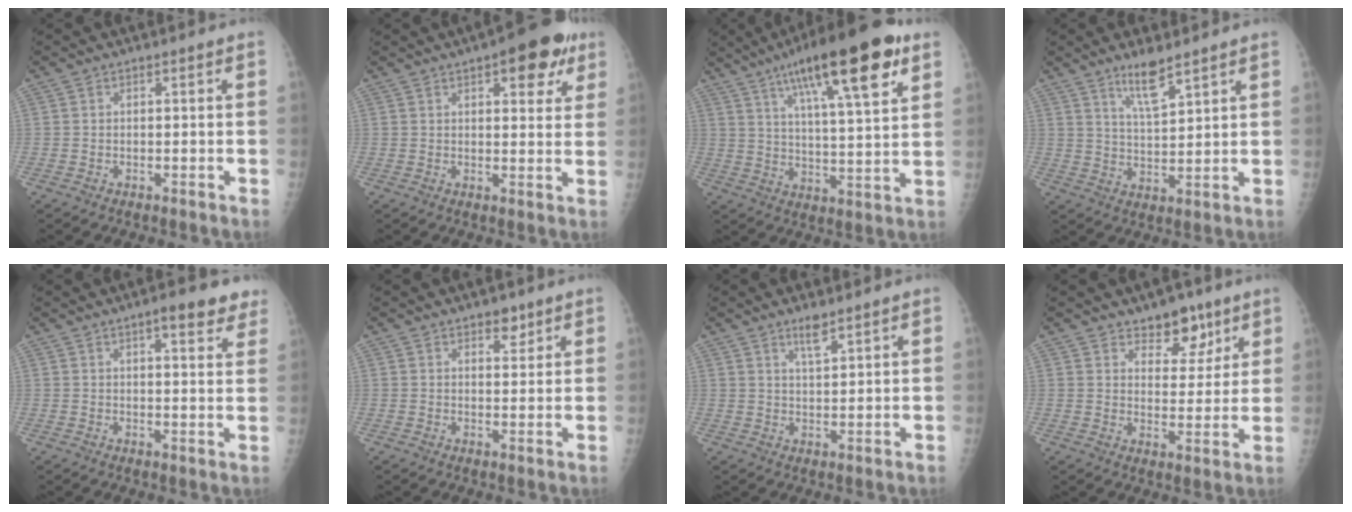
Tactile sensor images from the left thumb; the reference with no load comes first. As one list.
[{"total": 10.2, "force": [5.2, 4.2, 7.6], "torque": [-0.060, -0.014, 0.058]}, {"total": 20.4, "force": [10.6, 4.6, 16.8], "torque": [-0.246, -0.022, 0.165]}, {"total": 6.7, "force": [4.8, 1.3, 4.5], "torque": [-0.078, -0.035, 0.090]}, {"total": 6.1, "force": [3.8, 1.0, 4.6], "torque": [-0.061, -0.014, 0.054]}, {"total": 2.9, "force": [1.9, 1.6, 1.5], "torque": [-0.004, -0.011, 0.027]}, {"total": 3.6, "force": [2.5, 0.7, 2.4], "torque": [-0.041, -0.016, 0.048]}, {"total": 7.7, "force": [5.3, 4.4, 3.5], "torque": [-0.013, -0.032, 0.078]}]